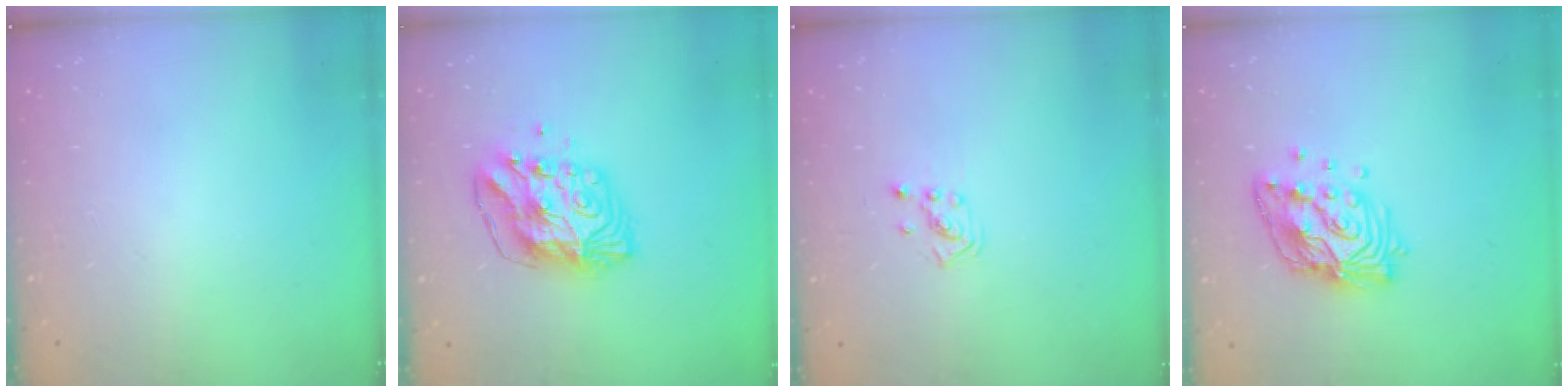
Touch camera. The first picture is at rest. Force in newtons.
{"total": 11.2, "press": 11.2, "slide": 1.1}
{"total": 1.4, "press": 1.4, "slide": 0.1}
{"total": 15.9, "press": 15.8, "slide": 1.8}